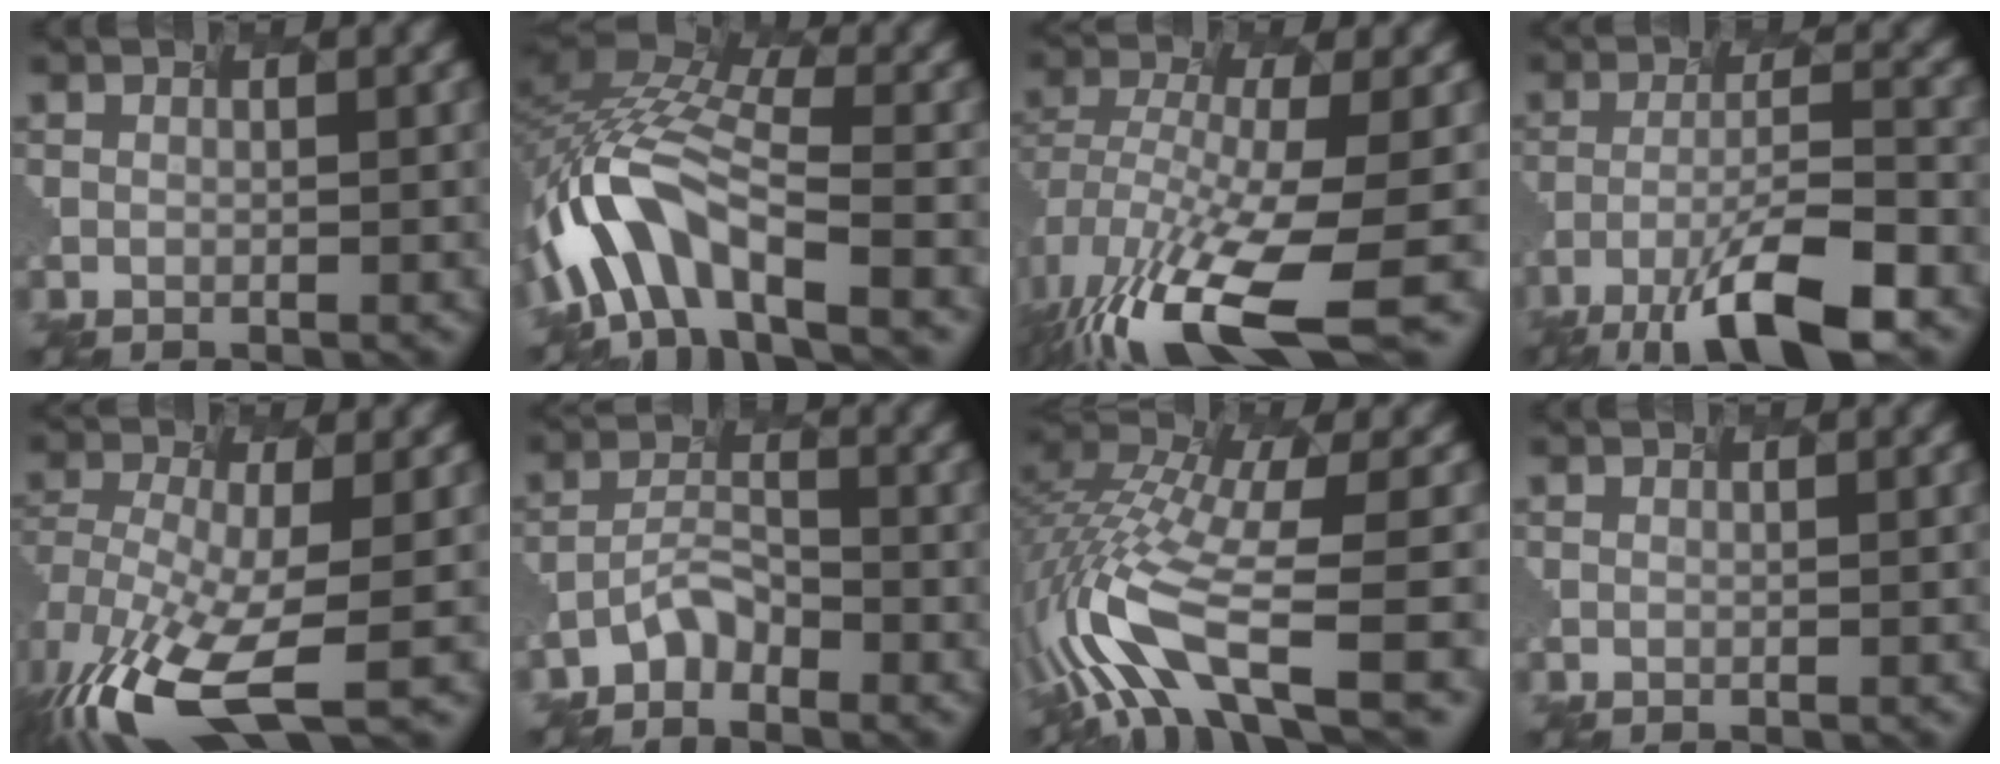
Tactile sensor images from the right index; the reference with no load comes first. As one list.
[{"total": 9.5, "force": [-5.8, 3.1, 6.9], "torque": [-0.158, 0.002, -0.074]}, {"total": 10.5, "force": [-6.3, 2.1, 8.2], "torque": [-0.200, -0.038, -0.063]}, {"total": 8.8, "force": [-6.6, 0.8, 5.6], "torque": [-0.118, -0.008, -0.084]}, {"total": 9.4, "force": [-6.5, 1.7, 6.6], "torque": [-0.181, -0.036, -0.074]}, {"total": 3.4, "force": [-3.3, -0.3, -0.7], "torque": [-0.018, -0.002, -0.035]}, {"total": 10.3, "force": [-4.7, 3.3, 8.5], "torque": [-0.212, -0.007, -0.048]}, {"total": 0.0}]